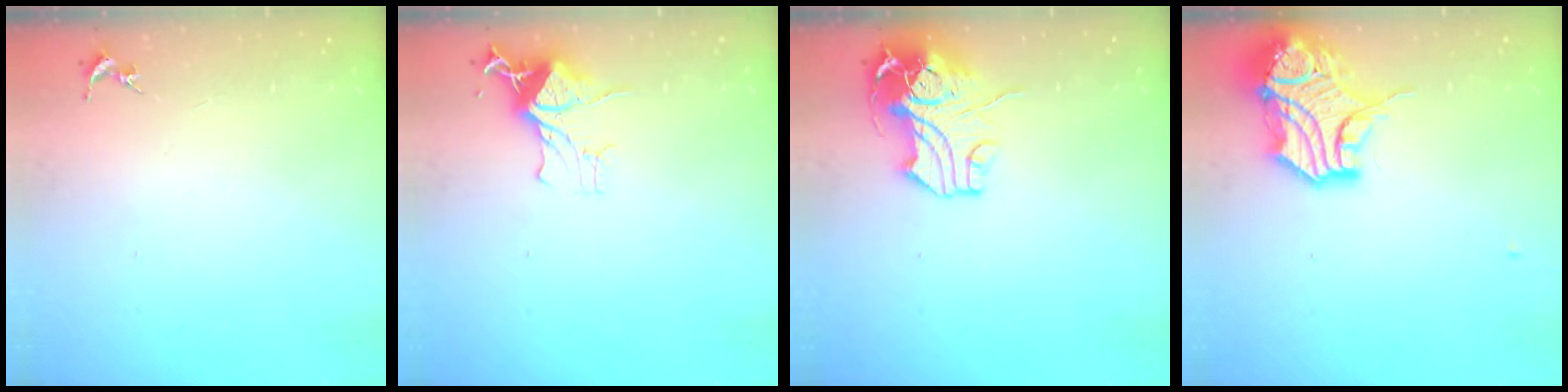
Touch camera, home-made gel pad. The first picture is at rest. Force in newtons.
{"total": 11.3, "press": 11.3, "slide": 0.9}
{"total": 12.8, "press": 12.6, "slide": 2.3}
{"total": 15.8, "press": 15.6, "slide": 2.2}